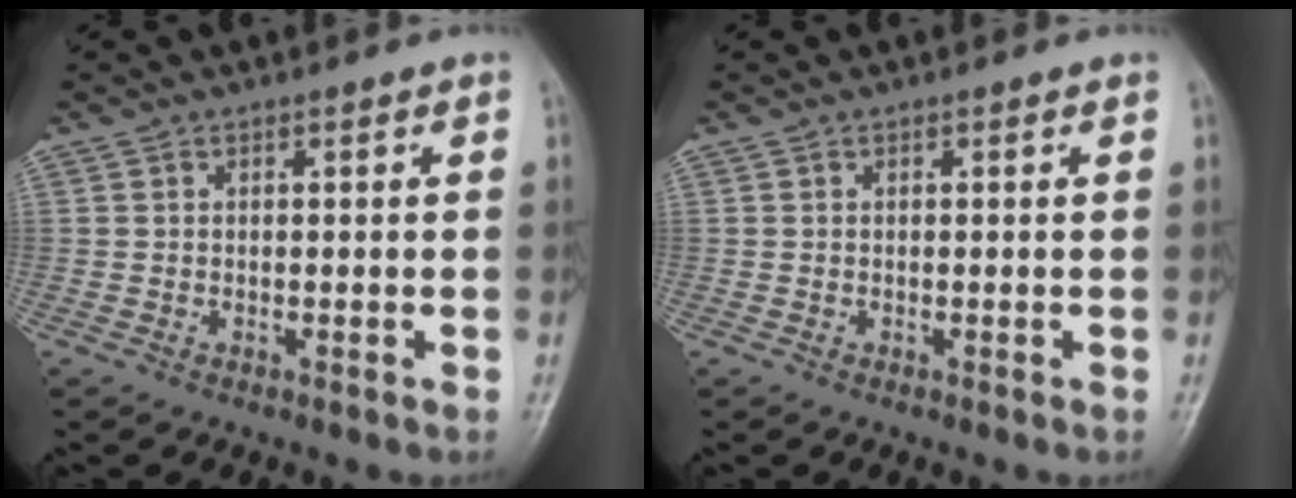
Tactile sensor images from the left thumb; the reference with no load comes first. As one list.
[{"total": 0.0}]